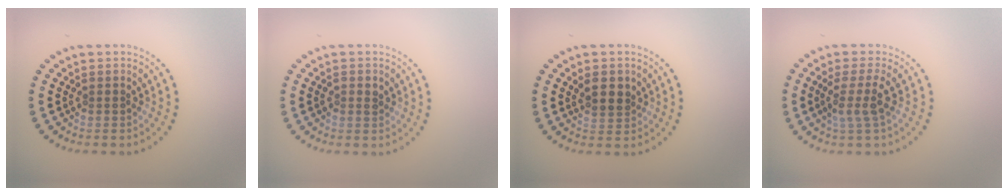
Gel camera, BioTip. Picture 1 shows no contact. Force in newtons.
{"total": 1.2, "press": 1.2, "slide": 0.2}
{"total": 2.6, "press": 2.4, "slide": 1.0}
{"total": 2.5, "press": 2.0, "slide": 1.5}